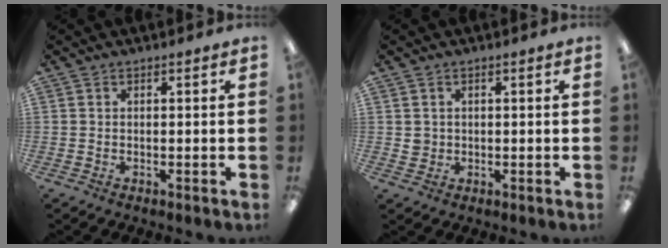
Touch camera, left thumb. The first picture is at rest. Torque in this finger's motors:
{"motor_torque": [-0.28, 0.26, 0.02, -0.02, 0.00]}